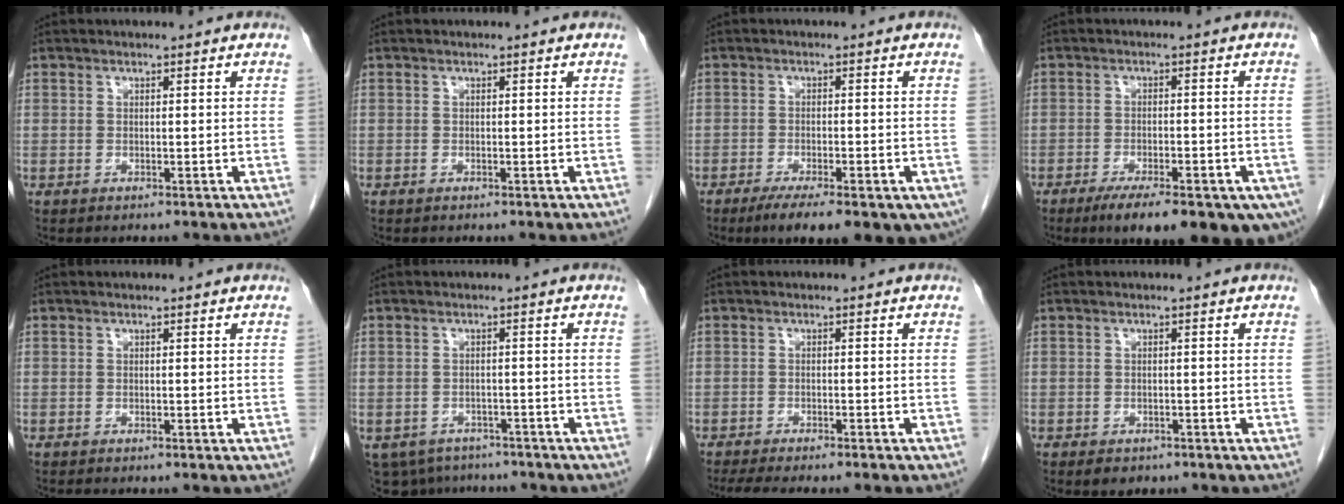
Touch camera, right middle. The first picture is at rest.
{"total": 0.0}
{"total": 13.6, "force": [-8.7, 4.2, 9.6], "torque": [-0.111, -0.012, -0.117]}
{"total": 16.7, "force": [-10.7, 5.0, 11.8], "torque": [-0.123, -0.016, -0.141]}
{"total": 0.0}
{"total": 8.3, "force": [-6.4, 5.0, 1.9], "torque": [-0.040, -0.002, -0.081]}
{"total": 7.5, "force": [-6.3, 0.5, 4.1], "torque": [-0.051, -0.012, -0.093]}
{"total": 2.8, "force": [-1.9, 1.6, 1.1], "torque": [-0.013, -0.001, -0.021]}